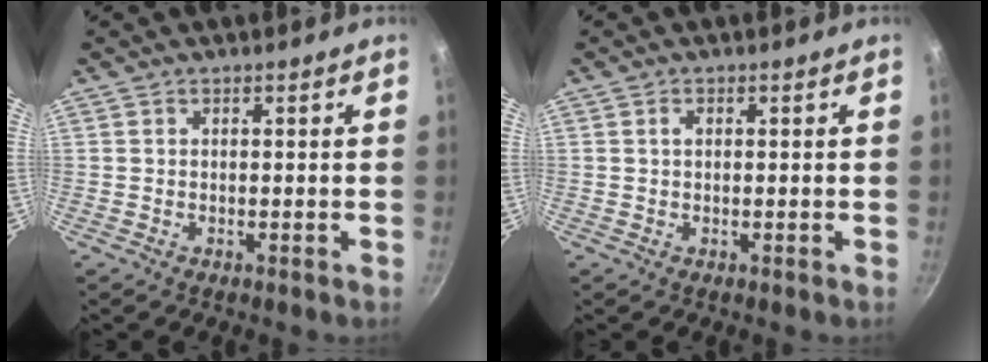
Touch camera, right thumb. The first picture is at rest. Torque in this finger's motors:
{"motor_torque": [-0.04, 1.04, 0.42, -0.19, 0.00]}